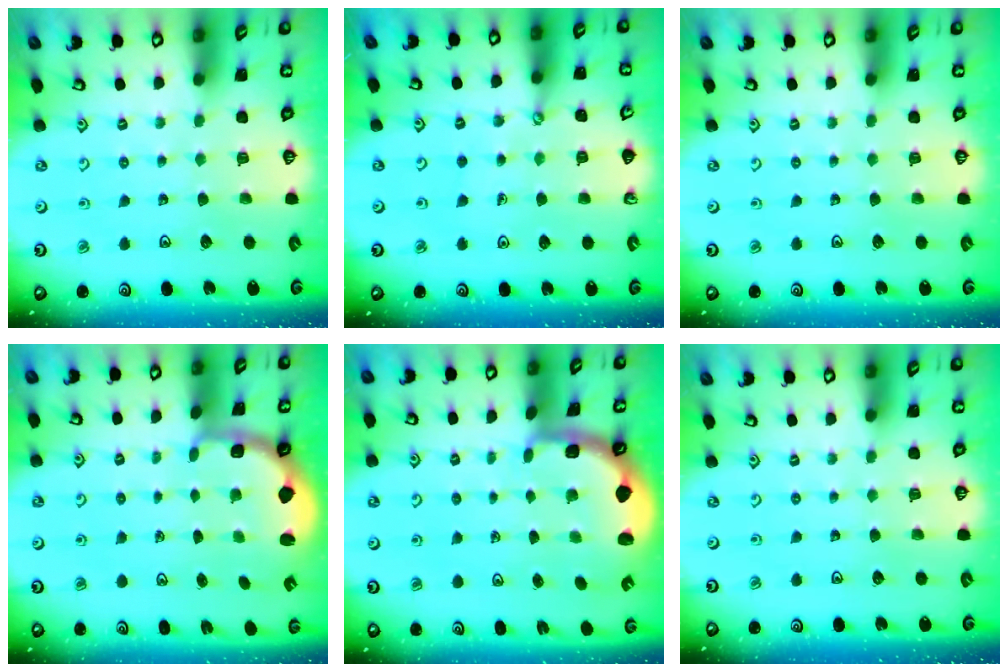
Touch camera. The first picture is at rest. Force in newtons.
{"total": 3.6, "press": 3.6, "slide": 0.3}
{"total": 0.0}
{"total": 2.4, "press": 1.1, "slide": 2.1}
{"total": 2.3, "press": 2.0, "slide": 1.0}
{"total": 0.0}